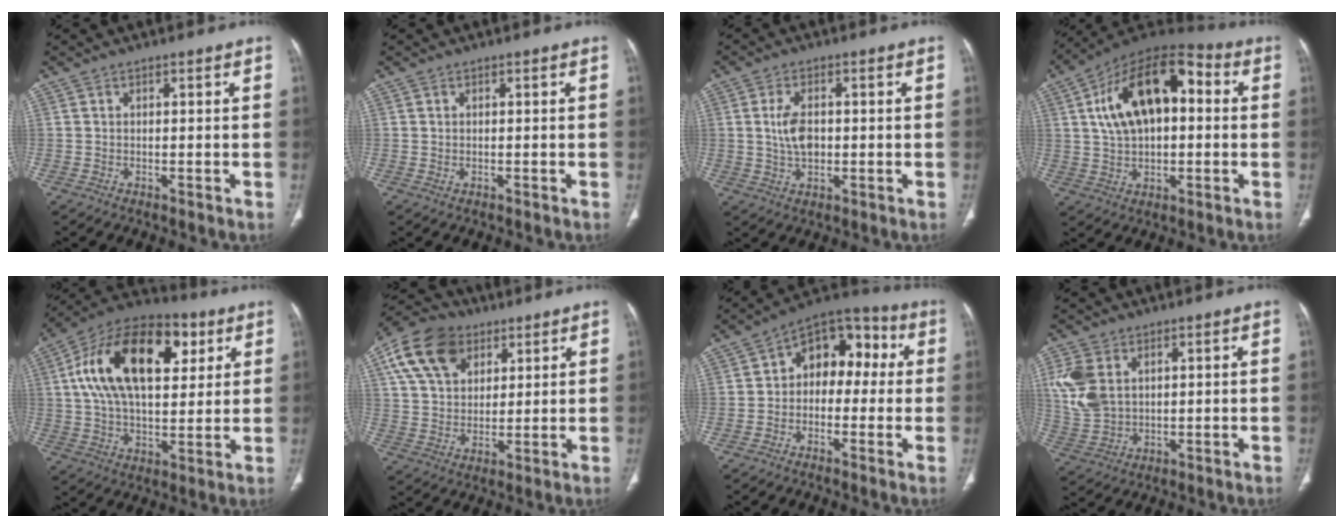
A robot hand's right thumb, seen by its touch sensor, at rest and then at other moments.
{"total": 0.0}
{"total": 5.7, "force": [0.3, 3.4, 4.6], "torque": [-0.088, 0.001, 0.009]}
{"total": 19.3, "force": [3.7, 10.7, 15.7], "torque": [-0.244, 0.030, 0.051]}
{"total": 24.3, "force": [7.3, 13.4, 18.9], "torque": [-0.313, 0.011, 0.116]}
{"total": 15.5, "force": [7.2, 10.6, 8.6], "torque": [-0.153, -0.002, 0.131]}
{"total": 11.8, "force": [1.0, 8.2, 8.5], "torque": [-0.072, 0.042, -0.003]}
{"total": 9.7, "force": [2.9, 6.6, 6.4], "torque": [-0.143, -0.006, 0.068]}